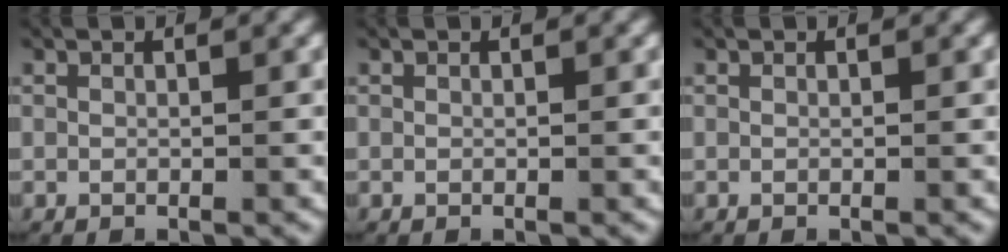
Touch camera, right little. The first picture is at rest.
{"total": 0.0}
{"total": 0.0}